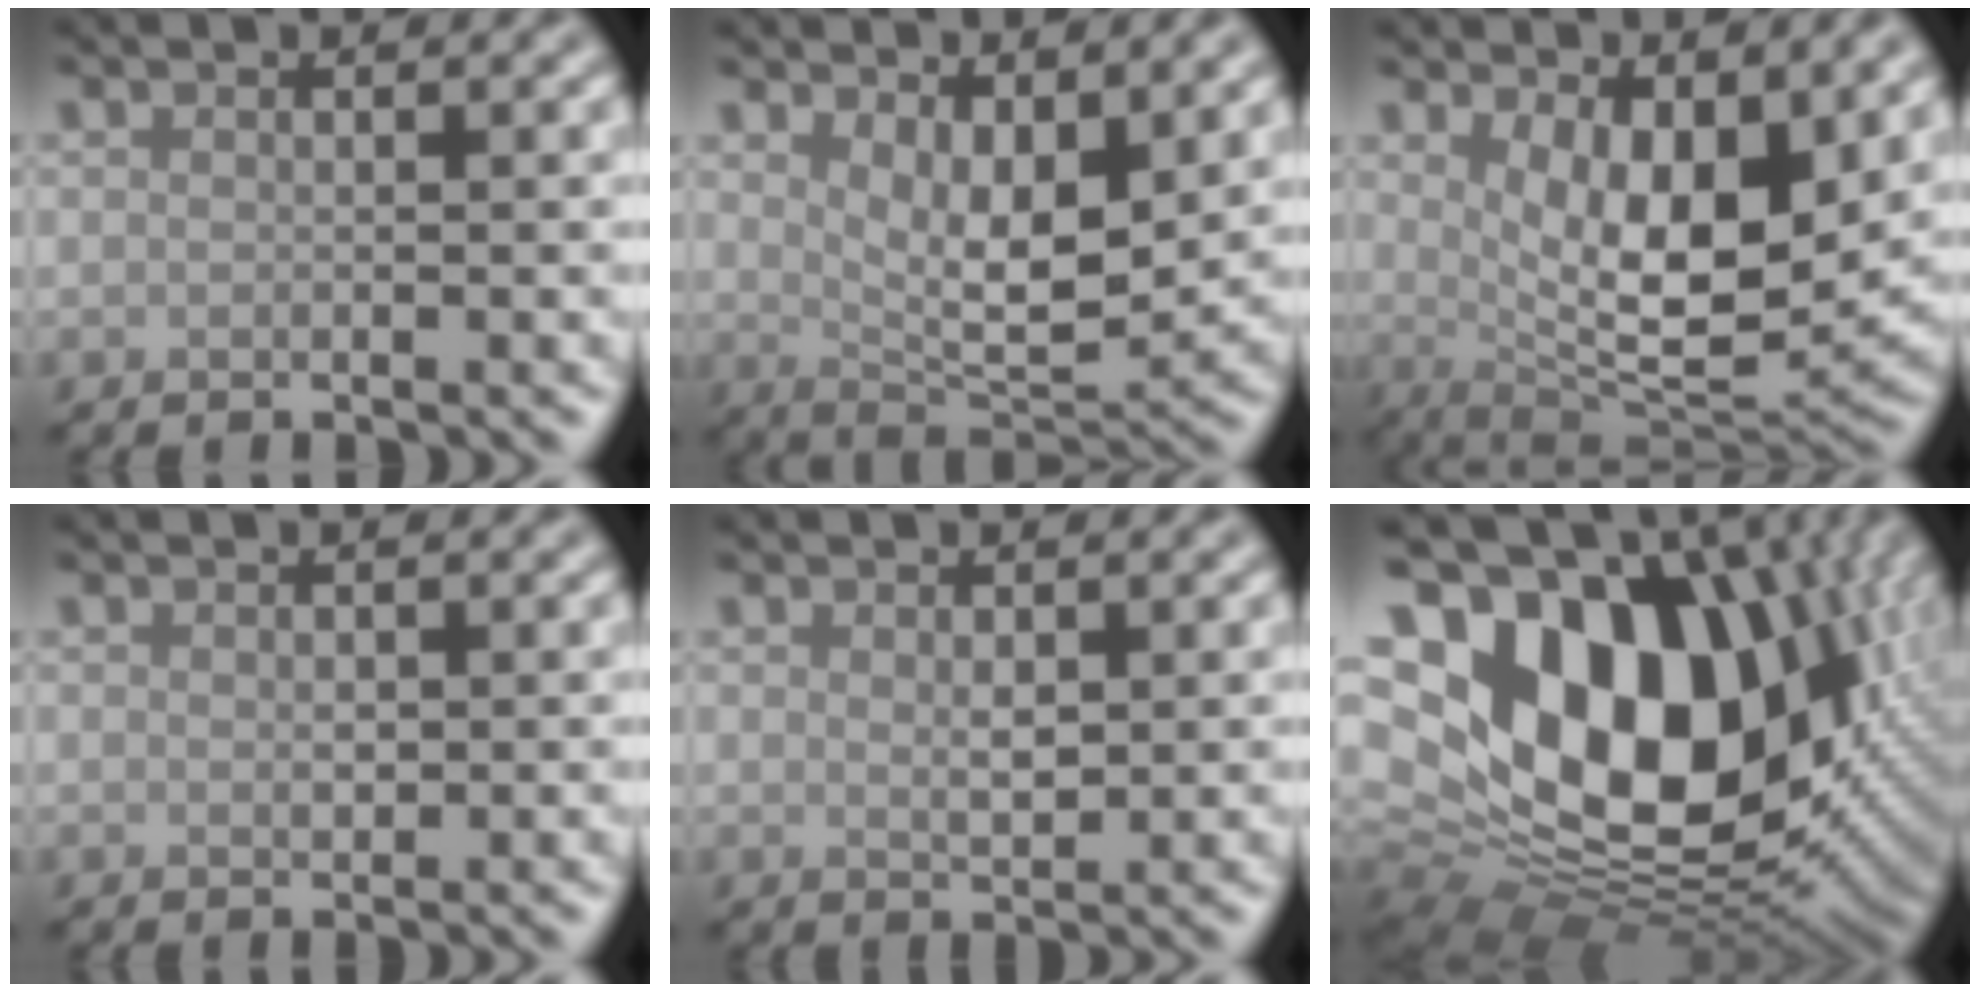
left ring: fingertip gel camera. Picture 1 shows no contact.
{"total": 5.6, "force": [2.2, 2.5, 4.5], "torque": [-0.080, -0.016, 0.044]}
{"total": 8.8, "force": [2.8, 3.7, 7.5], "torque": [-0.127, -0.026, 0.052]}
{"total": 0.7, "force": [0.1, 0.5, 0.5], "torque": [-0.007, -0.001, 0.003]}
{"total": 1.3, "force": [0.5, 0.7, 1.1], "torque": [-0.019, -0.004, 0.013]}
{"total": 20.9, "force": [3.0, 14.7, 14.5], "torque": [-0.276, -0.018, 0.087]}